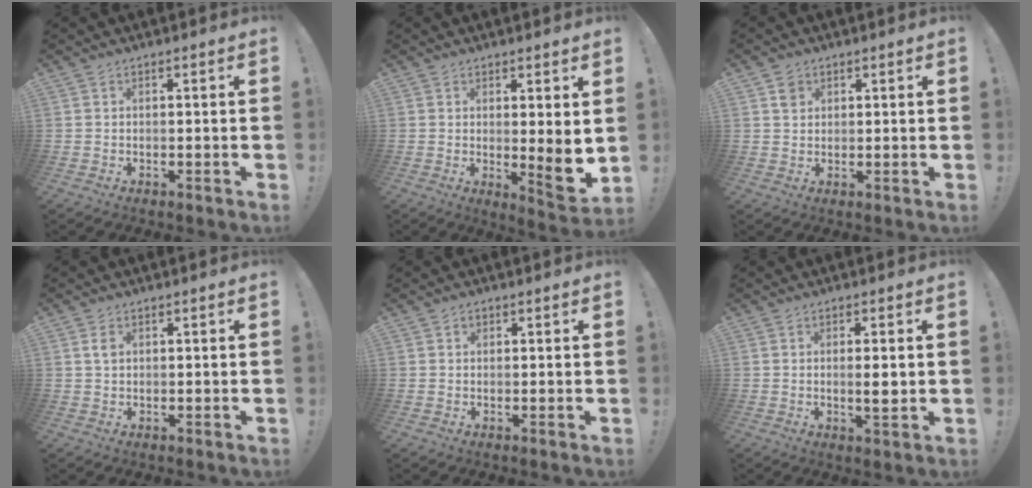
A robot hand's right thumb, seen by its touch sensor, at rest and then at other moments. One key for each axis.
{"total": 6.9, "fx": 0.3, "fy": 0.8, "fz": 6.8, "tx": -0.076, "ty": -0.027, "tz": 0.005}
{"total": 2.8, "fx": 1.5, "fy": 2.3, "fz": 0.5, "tx": 0.004, "ty": -0.005, "tz": 0.027}
{"total": 2.4, "fx": 1.0, "fy": 1.7, "fz": 1.5, "tx": -0.012, "ty": -0.004, "tz": 0.013}
{"total": 1.2, "fx": 0.5, "fy": 1.1, "fz": 0.3, "tx": -0.002, "ty": 0.002, "tz": 0.009}
{"total": 4.2, "fx": 0.0, "fy": 0.7, "fz": 4.1, "tx": -0.059, "ty": -0.009, "tz": -0.003}